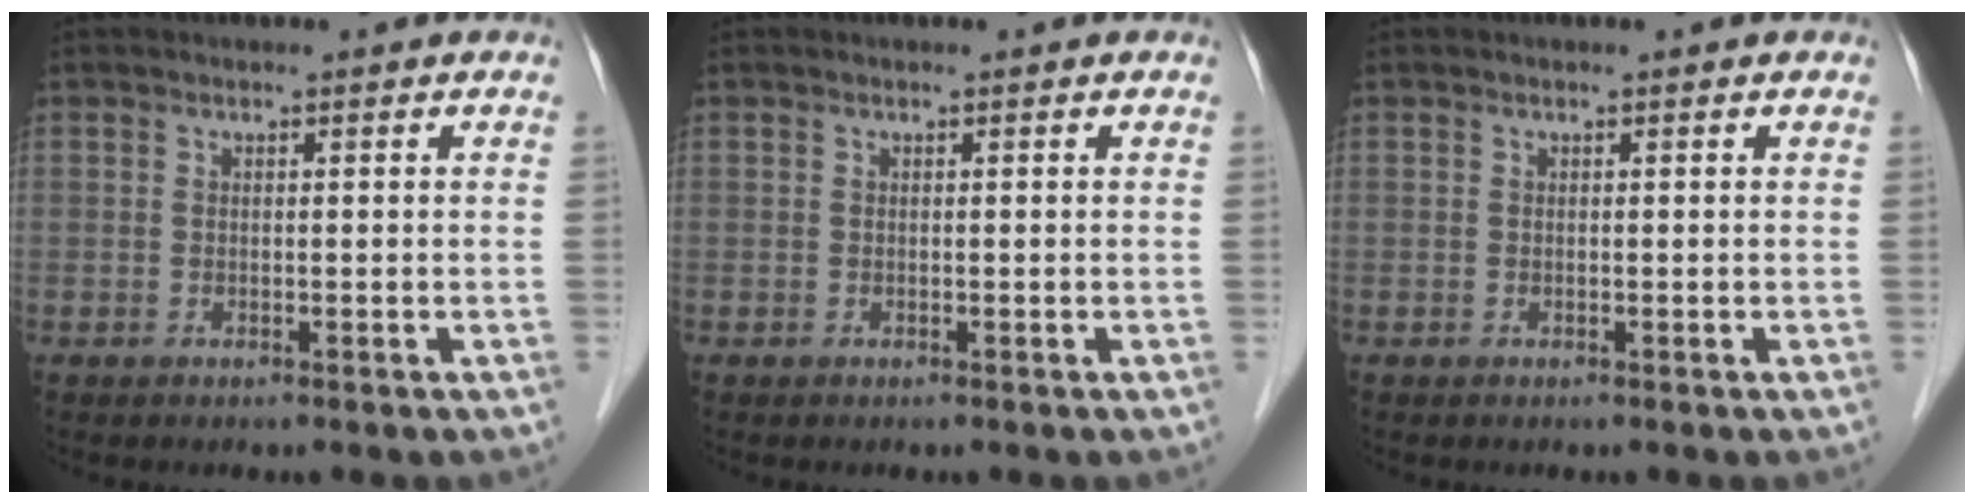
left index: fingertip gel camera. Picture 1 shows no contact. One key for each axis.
{"total": 0.0}
{"total": 0.0}